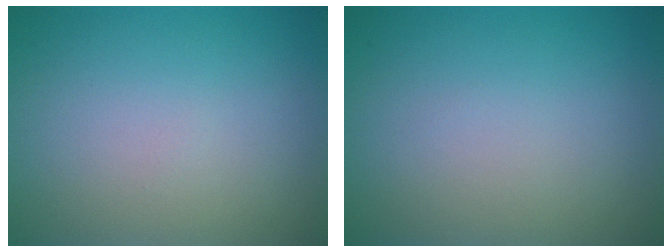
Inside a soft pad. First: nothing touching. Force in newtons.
{"total": 0.0}